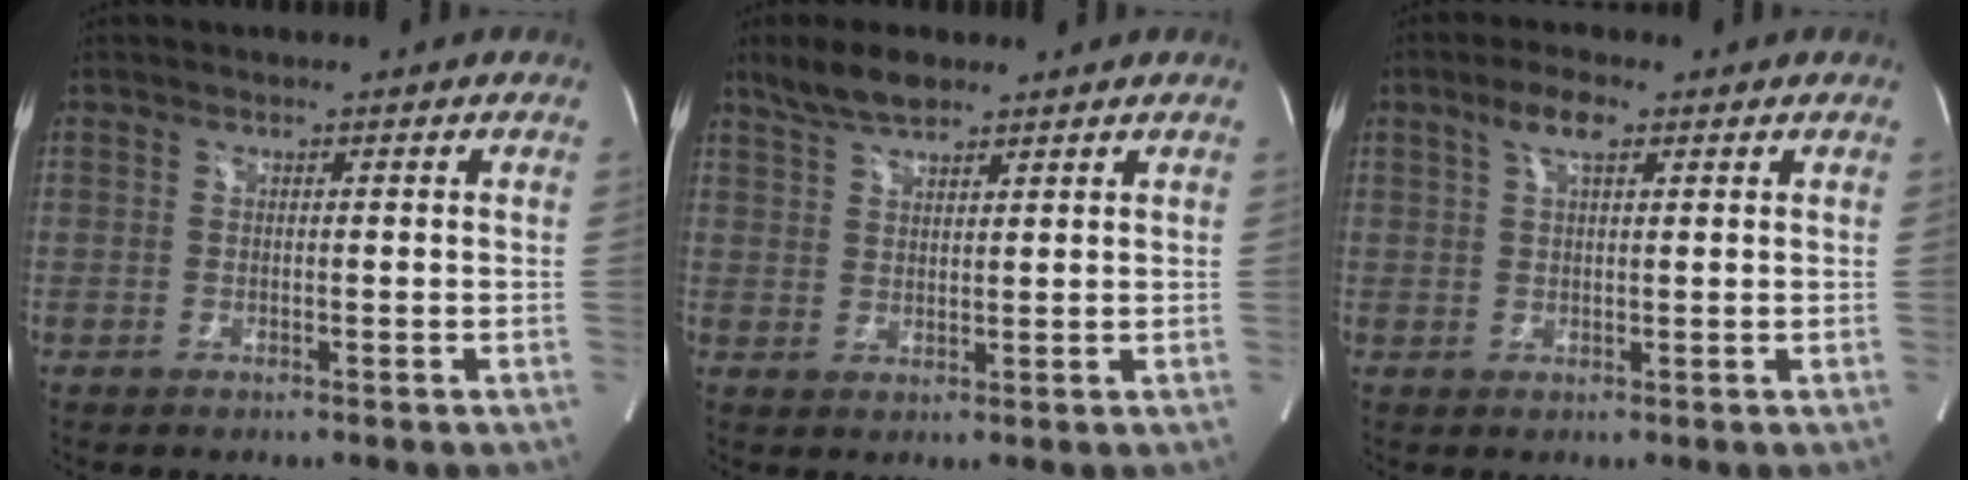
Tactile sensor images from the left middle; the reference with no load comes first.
{"total": 5.5, "force": [4.5, 1.6, 2.9], "torque": [-0.067, 0.012, 0.088]}
{"total": 4.1, "force": [2.2, 1.1, 3.3], "torque": [-0.071, 0.013, 0.043]}